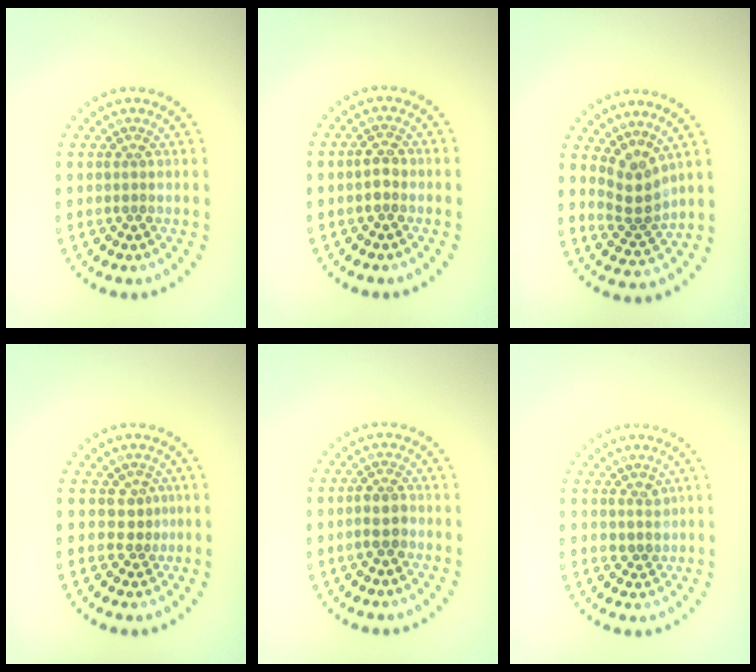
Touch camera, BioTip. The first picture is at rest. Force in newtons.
{"total": 1.6, "press": 1.5, "slide": 0.4}
{"total": 2.9, "press": 2.2, "slide": 1.9}
{"total": 1.6, "press": 1.0, "slide": 1.2}
{"total": 1.9, "press": 1.8, "slide": 0.7}
{"total": 1.5, "press": 1.2, "slide": 0.9}